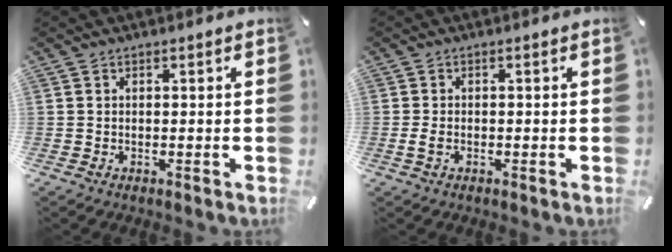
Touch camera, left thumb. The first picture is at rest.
{"total": 1.4, "force": [-0.5, 0.7, 1.1], "torque": [-0.018, 0.002, -0.007]}